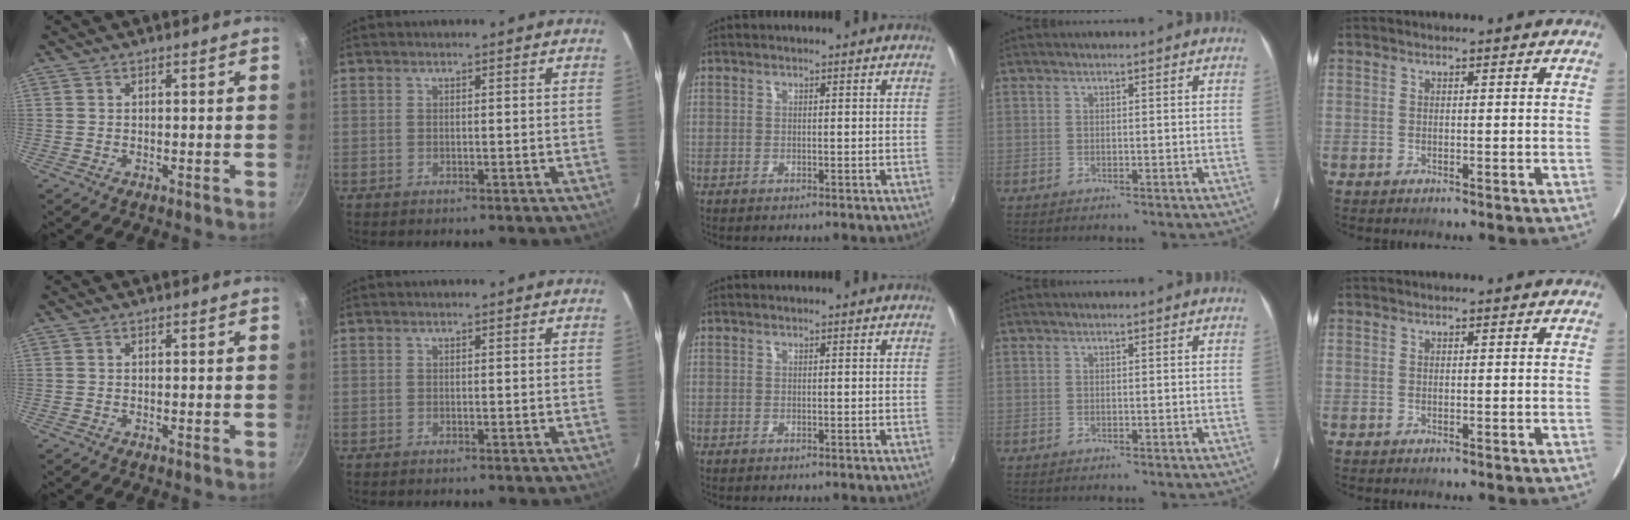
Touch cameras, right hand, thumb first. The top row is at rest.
{}